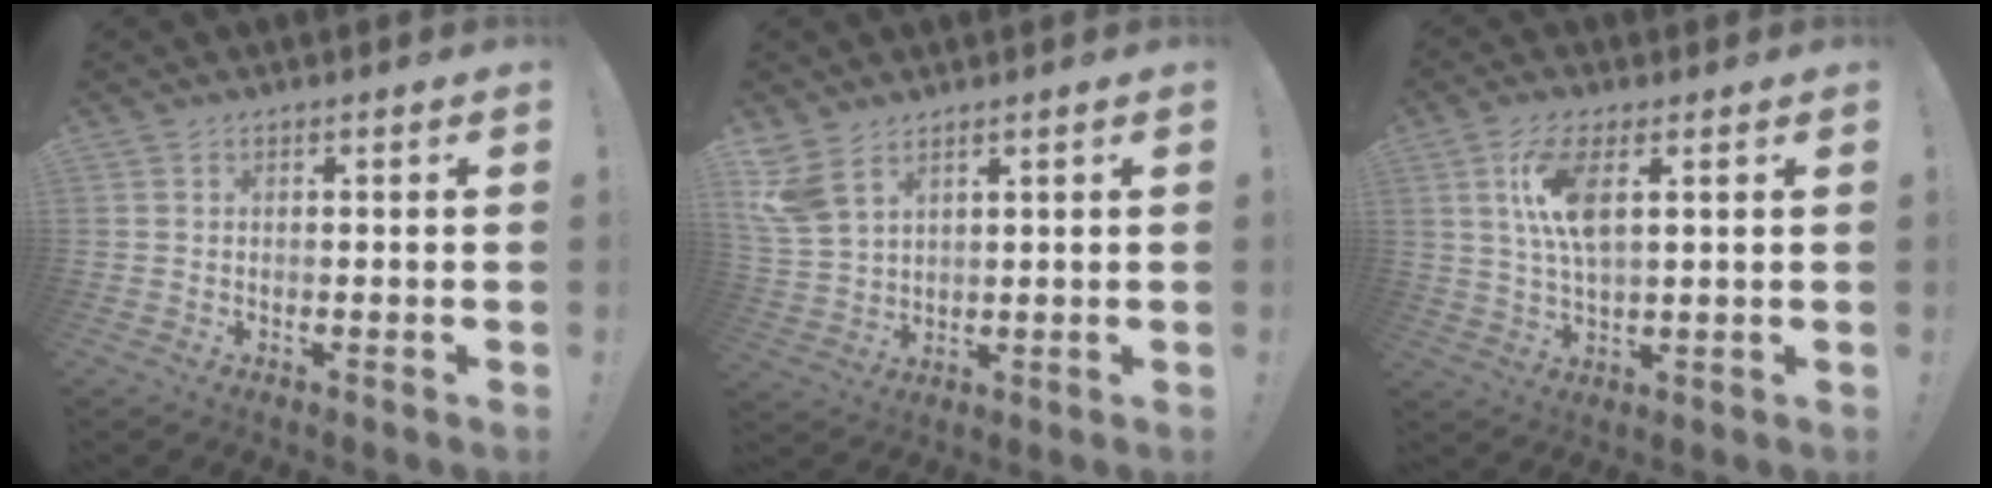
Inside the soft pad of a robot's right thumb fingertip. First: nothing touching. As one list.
[{"total": 8.1, "force": [5.2, 4.5, 4.3], "torque": [-0.085, -0.020, 0.104]}, {"total": 10.3, "force": [3.4, 3.6, 9.0], "torque": [-0.171, -0.012, 0.059]}]